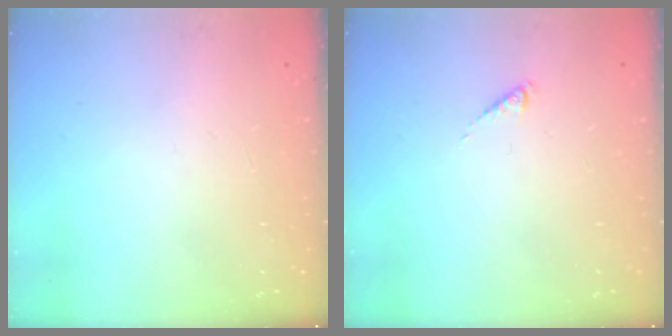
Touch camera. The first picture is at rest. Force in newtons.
{"total": 0.0}